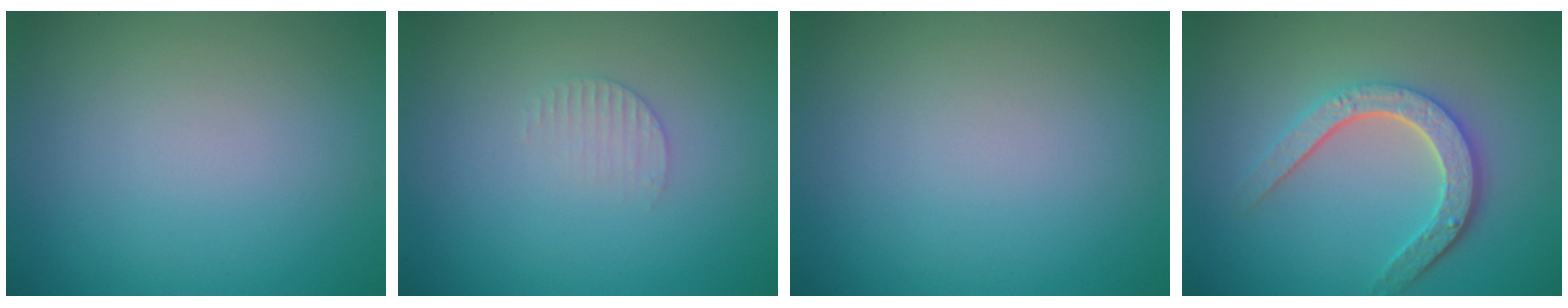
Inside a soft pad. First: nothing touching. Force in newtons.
{"total": 1.3, "press": 1.2, "slide": 0.4}
{"total": 0.0}
{"total": 4.7, "press": 3.6, "slide": 3.1}